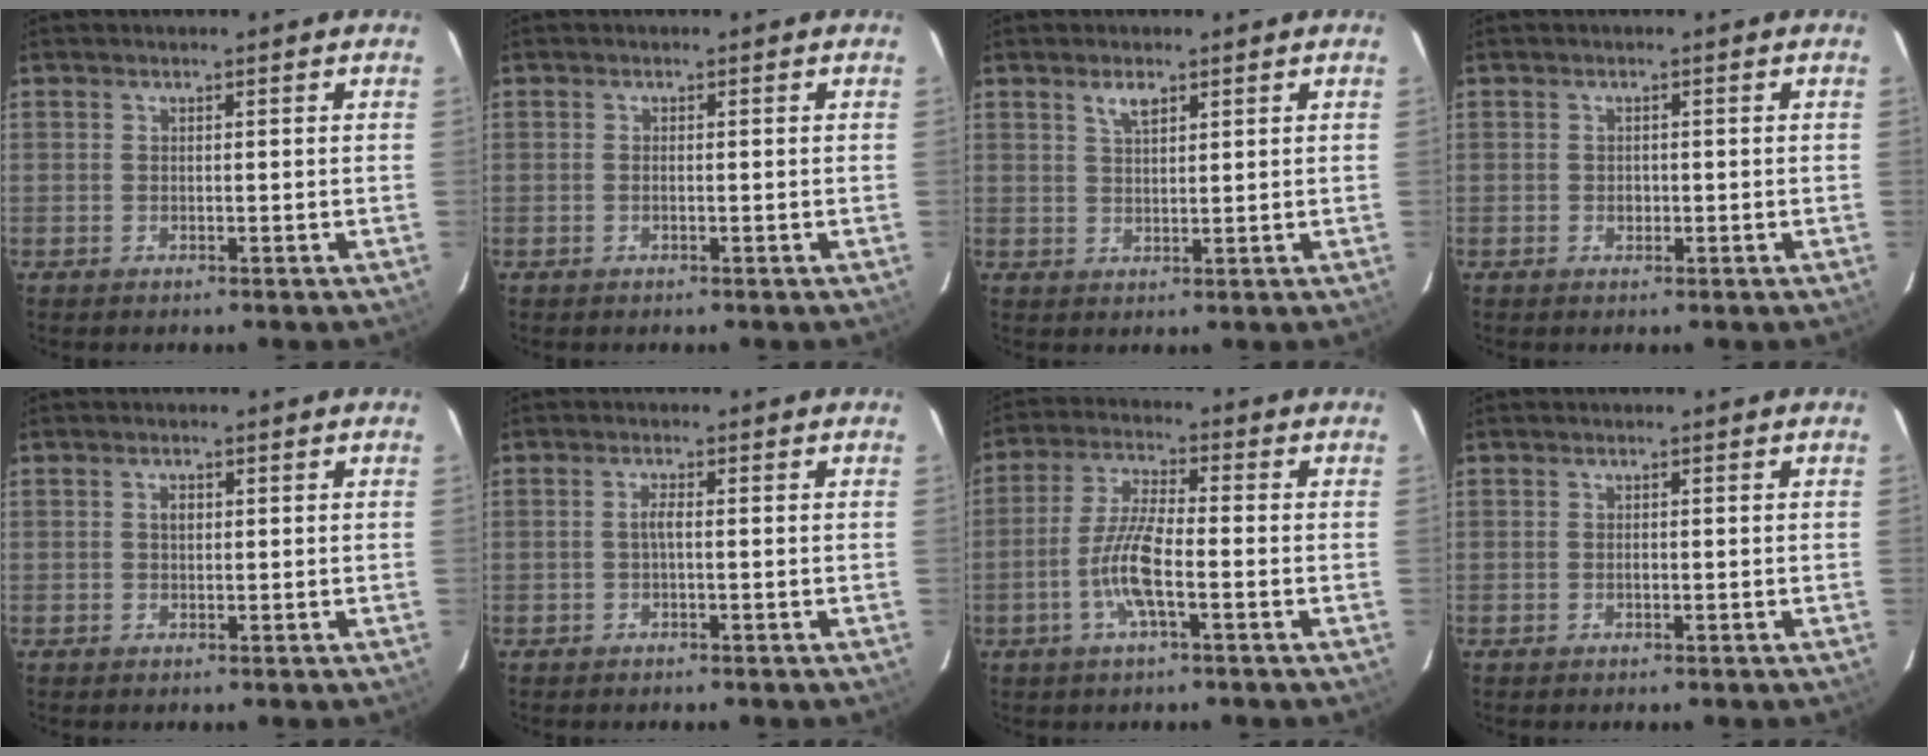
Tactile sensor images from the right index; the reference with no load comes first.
{"total": 0.6, "force": [-0.2, 0.1, 0.5], "torque": [-0.012, 0.000, -0.004]}
{"total": 3.0, "force": [1.9, 1.3, 2.0], "torque": [-0.036, 0.004, 0.037]}
{"total": 1.2, "force": [-0.3, 1.0, 0.4], "torque": [-0.006, 0.001, -0.002]}
{"total": 1.3, "force": [0.2, 1.0, 0.8], "torque": [-0.014, 0.005, 0.003]}
{"total": 1.5, "force": [-0.3, 0.1, 1.5], "torque": [-0.029, 0.004, -0.007]}
{"total": 8.4, "force": [-2.9, 1.5, 7.8], "torque": [-0.163, 0.000, -0.060]}
{"total": 0.5, "force": [-0.2, 0.4, 0.2], "torque": [-0.004, 0.000, -0.002]}